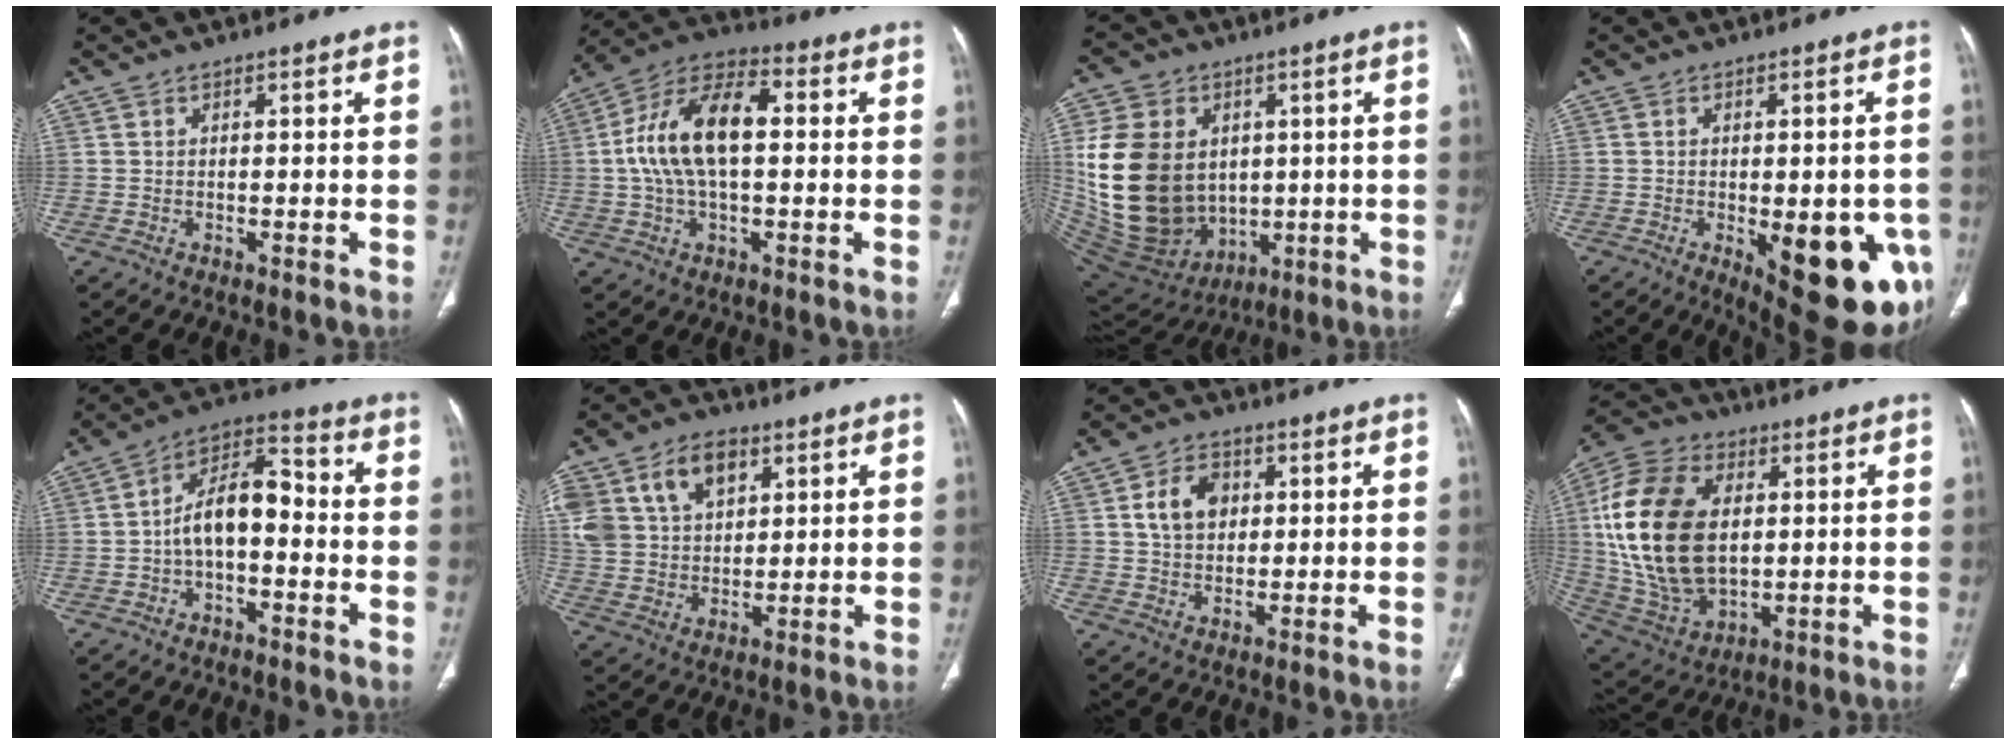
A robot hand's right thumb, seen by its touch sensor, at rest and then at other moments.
{"total": 15.6, "force": [1.1, 8.2, 13.2], "torque": [-0.249, 0.034, 0.013]}
{"total": 23.0, "force": [1.9, 17.5, 14.8], "torque": [-0.278, -0.010, 0.068]}
{"total": 18.0, "force": [-5.6, 7.1, 15.5], "torque": [-0.139, -0.006, -0.051]}
{"total": 10.6, "force": [-1.7, 5.8, 8.7], "torque": [-0.135, 0.047, -0.041]}
{"total": 16.5, "force": [7.0, 11.4, 9.6], "torque": [-0.184, 0.002, 0.137]}
{"total": 7.4, "force": [1.7, 5.5, 4.6], "torque": [-0.063, 0.002, 0.028]}
{"total": 24.2, "force": [3.1, 15.3, 18.4], "torque": [-0.364, -0.009, 0.066]}